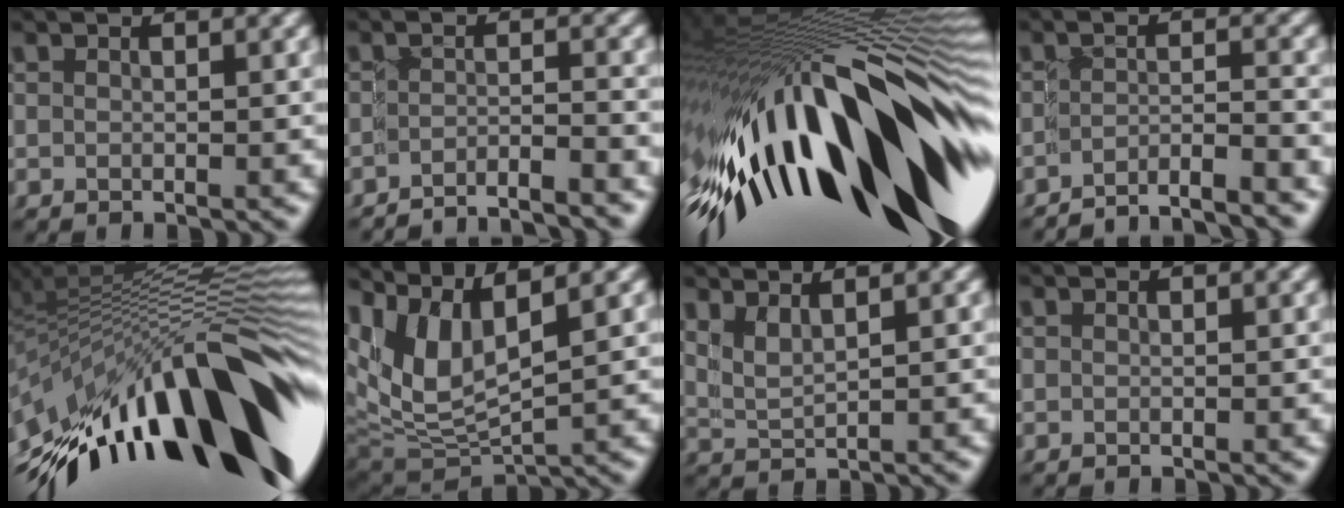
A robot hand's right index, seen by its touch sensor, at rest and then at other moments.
{"total": 5.4, "force": [-5.3, 0.6, 0.8], "torque": [0.002, -0.007, -0.091]}
{"total": 23.7, "force": [-7.0, 12.2, 19.2], "torque": [-0.315, 0.021, -0.094]}
{"total": 6.0, "force": [-5.8, 0.6, 1.2], "torque": [-0.005, -0.010, -0.097]}
{"total": 16.3, "force": [-8.9, 7.1, 11.6], "torque": [-0.174, 0.010, -0.124]}
{"total": 10.0, "force": [2.1, 7.8, 5.9], "torque": [-0.136, -0.010, 0.033]}
{"total": 2.3, "force": [1.6, 1.1, 1.2], "torque": [-0.039, -0.004, 0.033]}
{"total": 0.0}